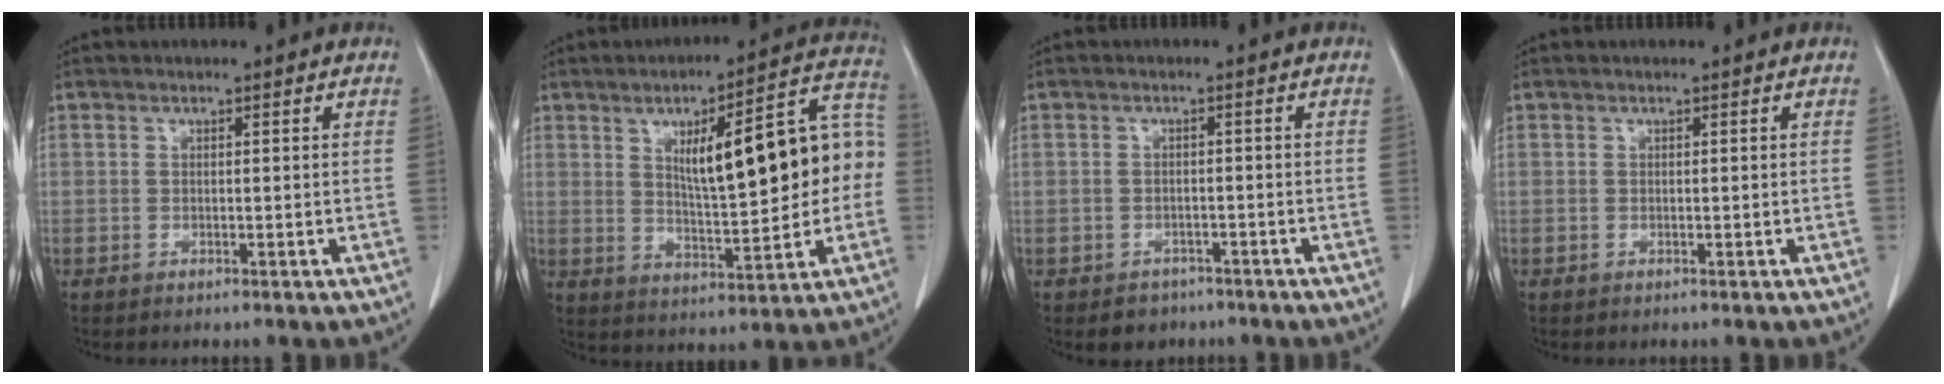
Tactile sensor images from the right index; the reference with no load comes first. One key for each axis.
{"total": 17.7, "fx": 1.9, "fy": 4.2, "fz": 17.1, "tx": -0.232, "ty": 0.039, "tz": 0.036}
{"total": 3.1, "fx": -2.0, "fy": 2.3, "fz": 0.2, "tx": -0.005, "ty": 0.010, "tz": -0.026}
{"total": 0.0}